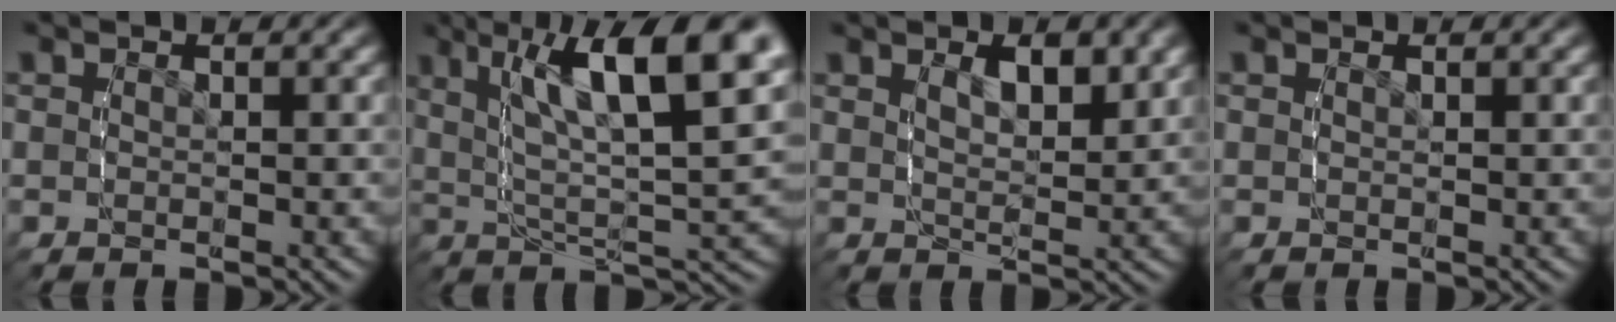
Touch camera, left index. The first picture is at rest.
{"total": 9.8, "force": [3.2, 3.3, 8.7], "torque": [-0.136, 0.003, 0.047]}
{"total": 2.5, "force": [0.9, 1.1, 2.0], "torque": [-0.037, -0.014, 0.018]}
{"total": 0.0}